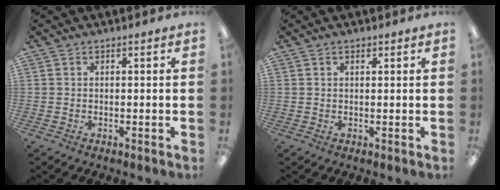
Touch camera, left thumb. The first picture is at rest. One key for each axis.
{"total": 0.8, "fx": 0.5, "fy": 0.4, "fz": 0.4, "tx": -0.009, "ty": 0.001, "tz": 0.010}